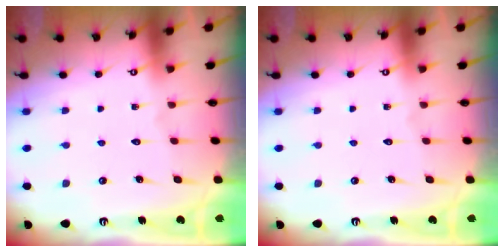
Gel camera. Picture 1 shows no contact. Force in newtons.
{"total": 0.0}